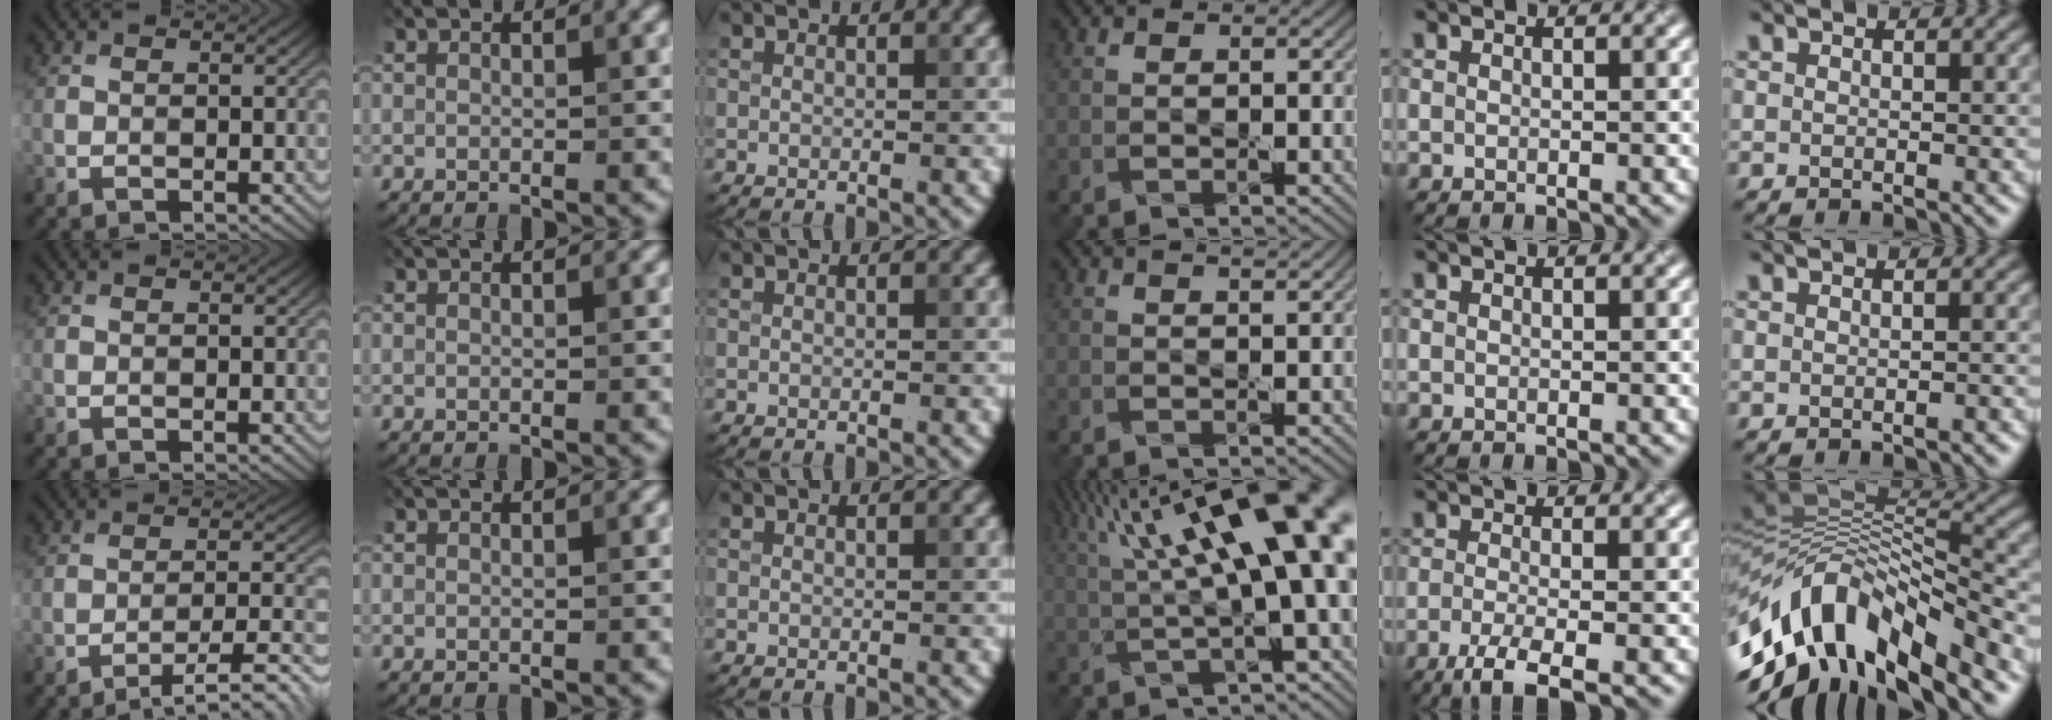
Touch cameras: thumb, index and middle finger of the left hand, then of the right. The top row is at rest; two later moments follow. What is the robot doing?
{"motion": "pour", "object": "sugar"}